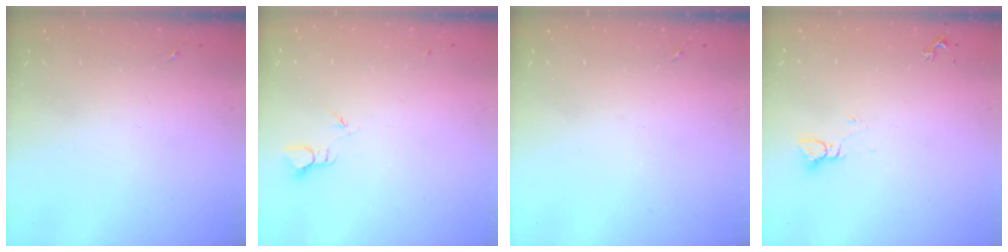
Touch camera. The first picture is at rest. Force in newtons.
{"total": 2.3, "press": 2.3, "slide": 0.1}
{"total": 0.0}
{"total": 3.0, "press": 3.0, "slide": 0.2}